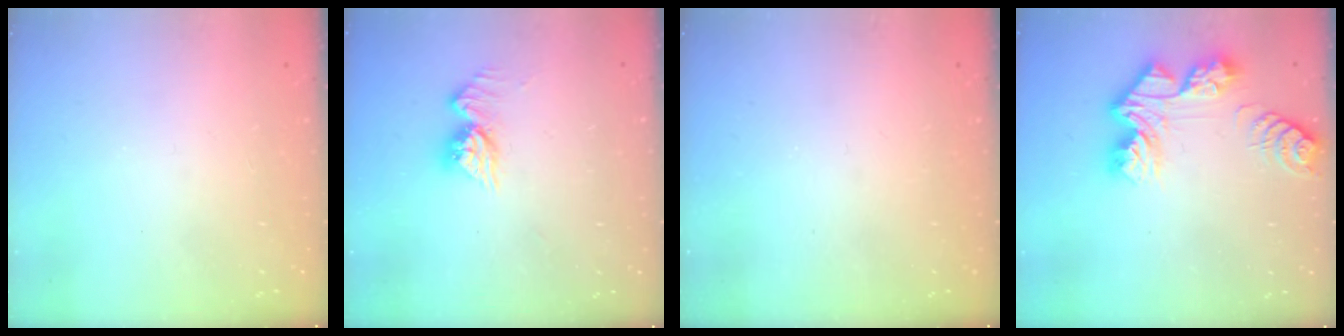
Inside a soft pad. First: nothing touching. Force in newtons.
{"total": 9.7, "press": 9.7, "slide": 0.9}
{"total": 0.0}
{"total": 12.0, "press": 12.0, "slide": 1.1}